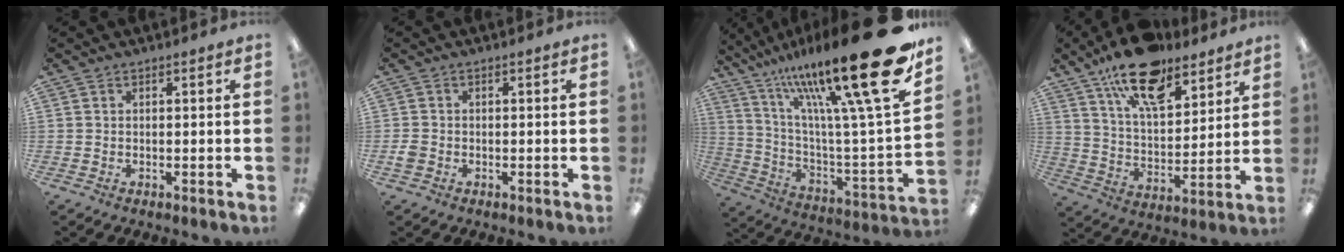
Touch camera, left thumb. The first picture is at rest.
{"total": 2.0, "force": [-0.5, 1.5, 1.3], "torque": [-0.022, 0.005, -0.009]}
{"total": 30.6, "force": [16.8, 5.9, 24.8], "torque": [-0.378, -0.117, 0.268]}
{"total": 18.1, "force": [12.8, 7.7, 10.3], "torque": [-0.167, -0.063, 0.219]}